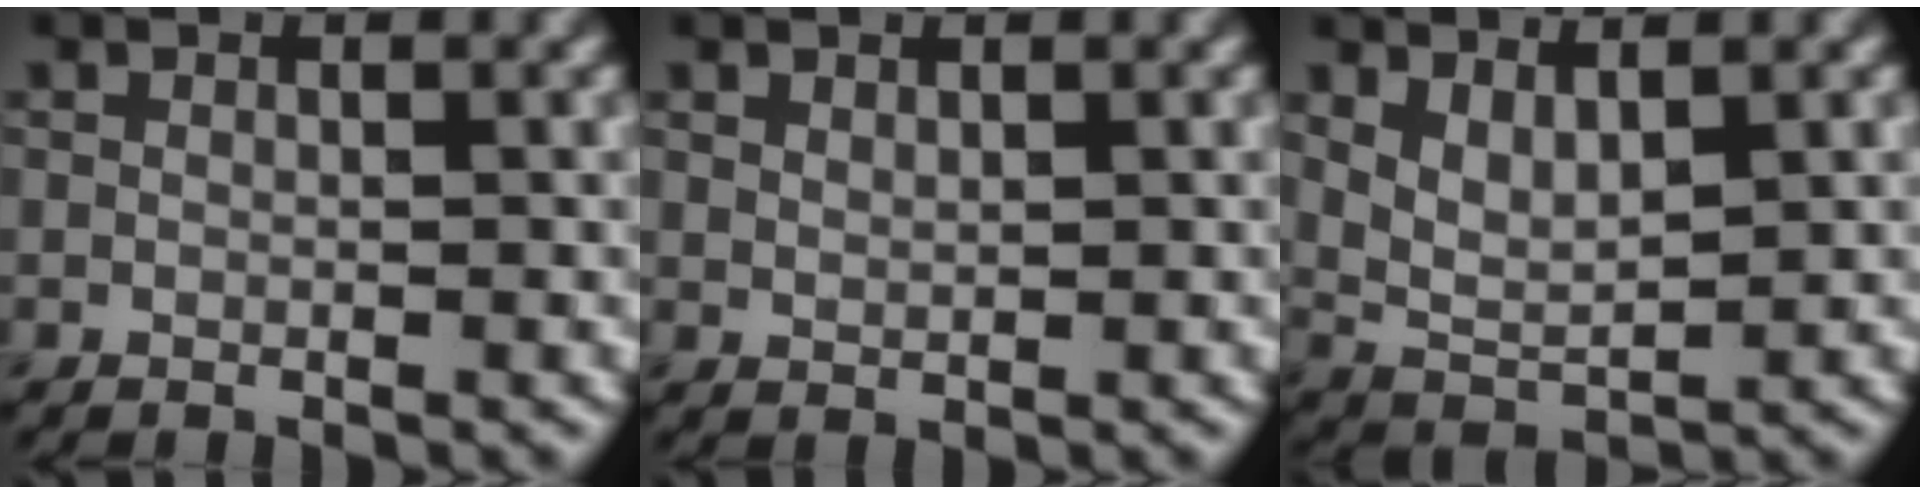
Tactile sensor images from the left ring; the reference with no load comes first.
{"total": 0.9, "force": [0.7, 0.4, 0.3], "torque": [-0.011, -0.001, 0.018]}
{"total": 3.4, "force": [1.5, 1.5, 2.7], "torque": [-0.061, -0.009, 0.034]}